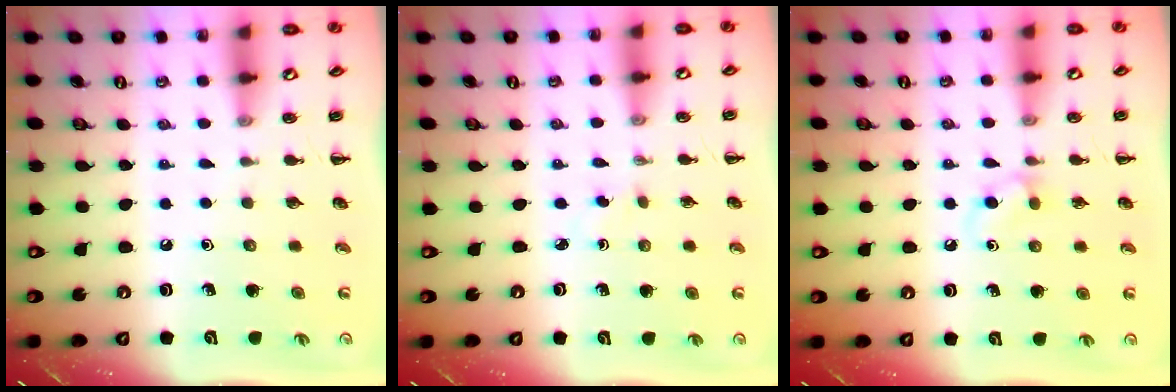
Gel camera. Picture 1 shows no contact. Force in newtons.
{"total": 0.9, "press": 0.7, "slide": 0.5}
{"total": 4.1, "press": 3.7, "slide": 1.7}